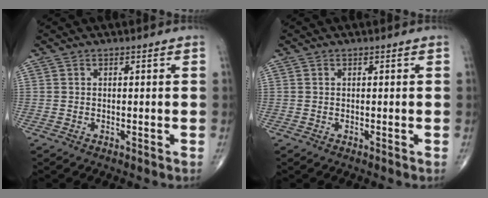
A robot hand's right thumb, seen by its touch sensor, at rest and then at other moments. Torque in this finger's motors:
{"motor_torque": [0.05, -0.09, -0.17, -0.25, 0.02]}